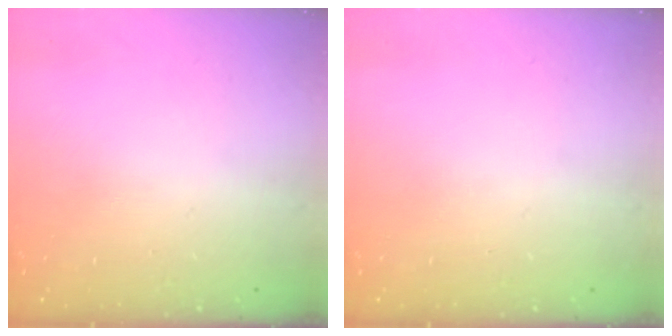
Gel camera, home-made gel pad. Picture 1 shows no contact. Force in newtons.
{"total": 0.0}